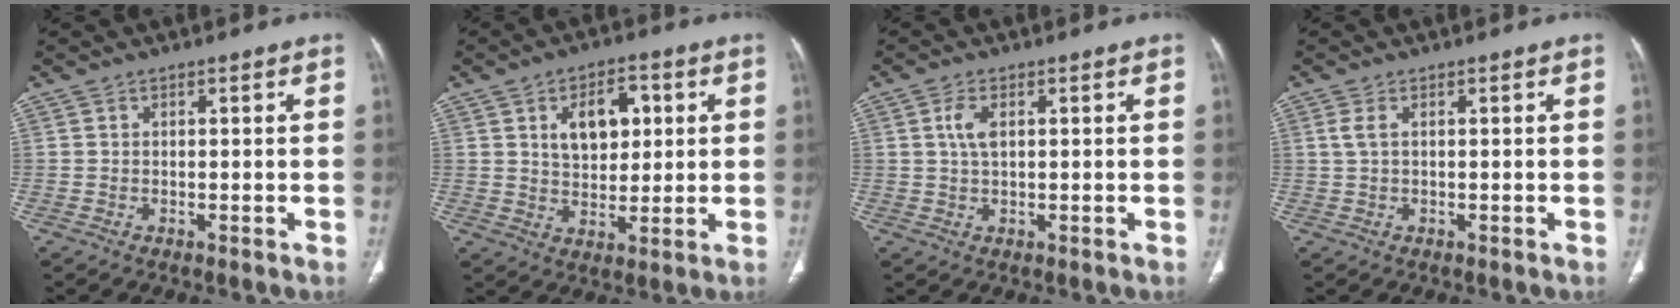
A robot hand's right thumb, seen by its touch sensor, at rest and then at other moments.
{"total": 9.5, "force": [2.7, 5.9, 6.9], "torque": [-0.076, -0.004, 0.046]}
{"total": 3.3, "force": [0.9, 1.5, 2.8], "torque": [-0.063, 0.003, 0.020]}
{"total": 1.8, "force": [0.6, 0.6, 1.6], "torque": [-0.047, 0.010, 0.019]}